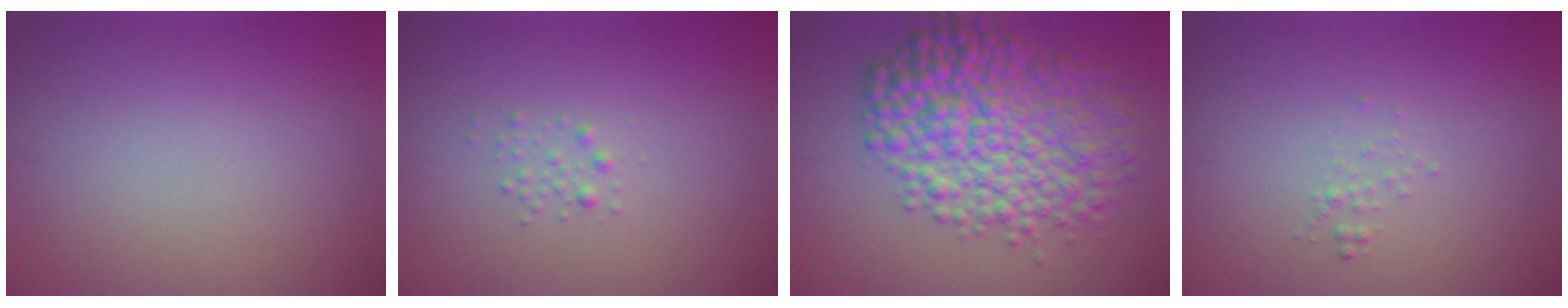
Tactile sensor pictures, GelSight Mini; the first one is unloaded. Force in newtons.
{"total": 0.8, "press": 0.8, "slide": 0.1}
{"total": 9.5, "press": 9.5, "slide": 0.1}
{"total": 0.6, "press": 0.6, "slide": 0.1}